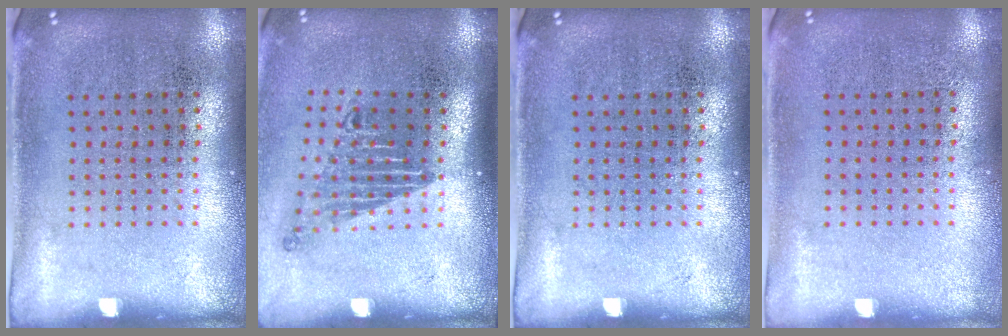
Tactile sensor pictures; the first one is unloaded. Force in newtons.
{"total": 1.7, "press": 1.2, "slide": 1.2}
{"total": 0.0}
{"total": 0.0}